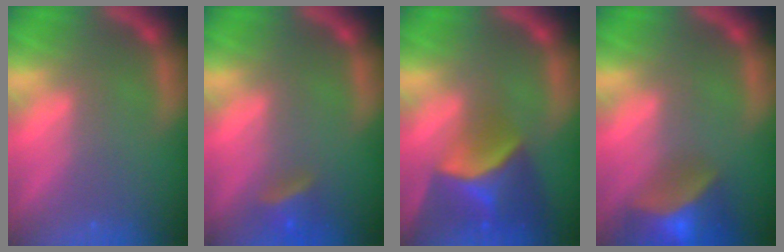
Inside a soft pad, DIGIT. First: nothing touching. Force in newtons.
{"total": 2.9}
{"total": 8.4}
{"total": 8.4}